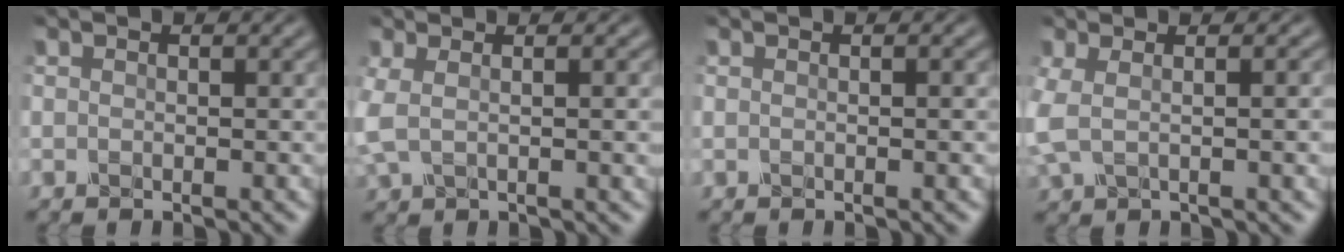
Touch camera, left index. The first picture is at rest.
{"total": 4.6, "force": [0.3, 2.1, 4.0], "torque": [-0.075, -0.001, 0.007]}
{"total": 1.2, "force": [0.0, 0.3, 1.2], "torque": [-0.011, 0.004, -0.002]}
{"total": 5.8, "force": [-0.1, 2.7, 5.1], "torque": [-0.093, -0.002, 0.001]}